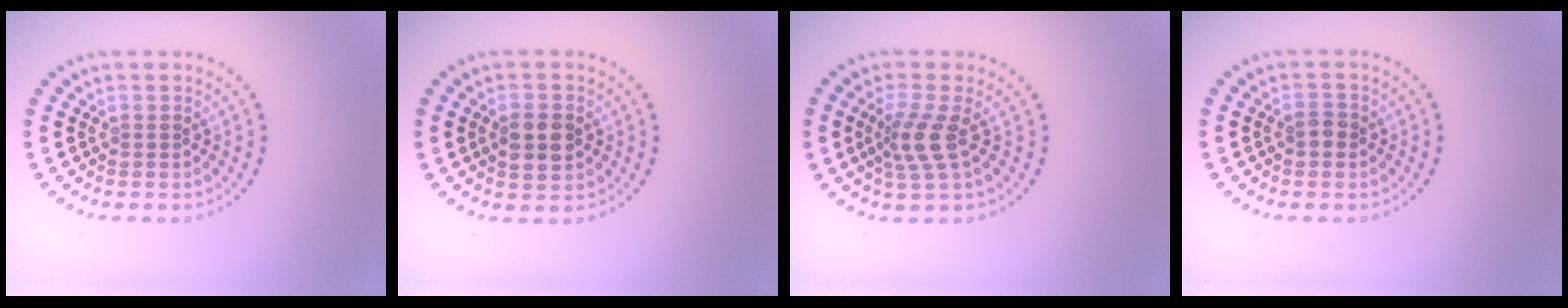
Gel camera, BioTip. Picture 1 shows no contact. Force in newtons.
{"total": 2.8, "press": 2.8, "slide": 0.1}
{"total": 2.9, "press": 2.1, "slide": 2.0}
{"total": 1.3, "press": 1.3, "slide": 0.2}